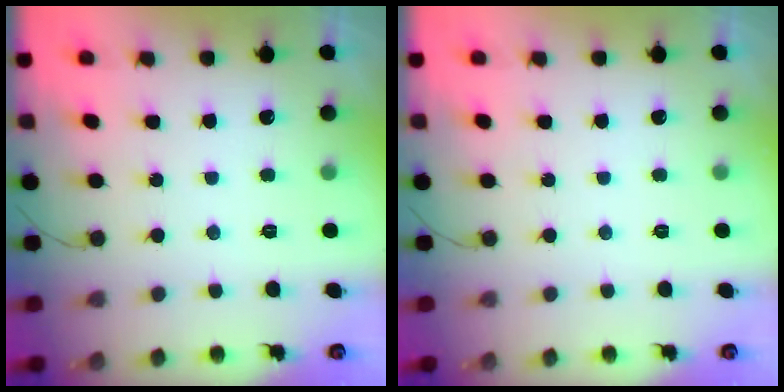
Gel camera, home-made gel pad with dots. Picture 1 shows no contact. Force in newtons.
{"total": 0.0}